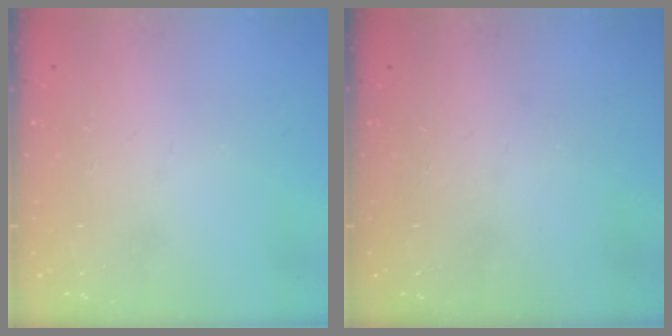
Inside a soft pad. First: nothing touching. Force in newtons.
{"total": 0.0}